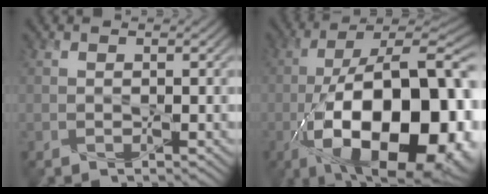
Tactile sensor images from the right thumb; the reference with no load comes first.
{"total": 23.2, "force": [-7.7, 10.1, 19.4], "torque": [-0.307, -0.022, -0.107]}